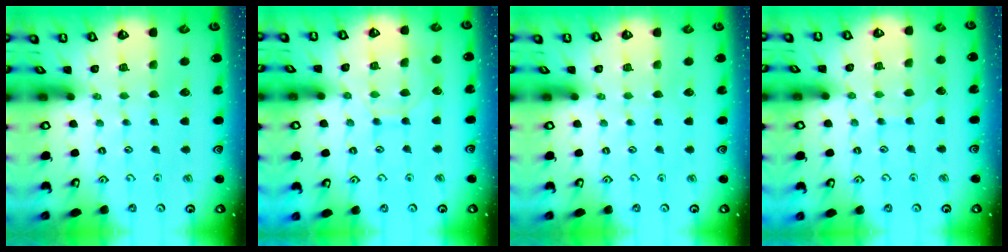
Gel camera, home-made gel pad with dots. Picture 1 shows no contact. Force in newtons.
{"total": 7.9, "press": 7.8, "slide": 0.8}
{"total": 0.0}
{"total": 3.9, "press": 3.9, "slide": 0.3}